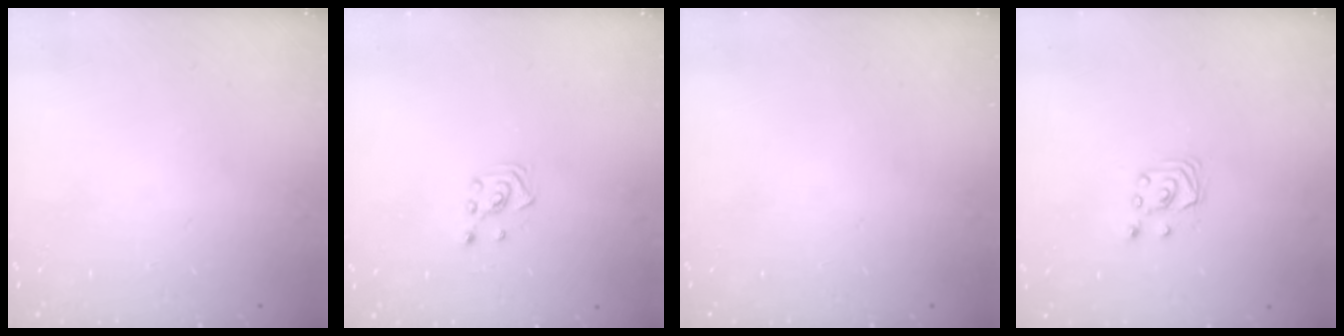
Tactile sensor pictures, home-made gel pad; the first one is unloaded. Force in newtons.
{"total": 2.5, "press": 2.4, "slide": 0.8}
{"total": 0.0}
{"total": 2.6, "press": 2.6, "slide": 0.3}